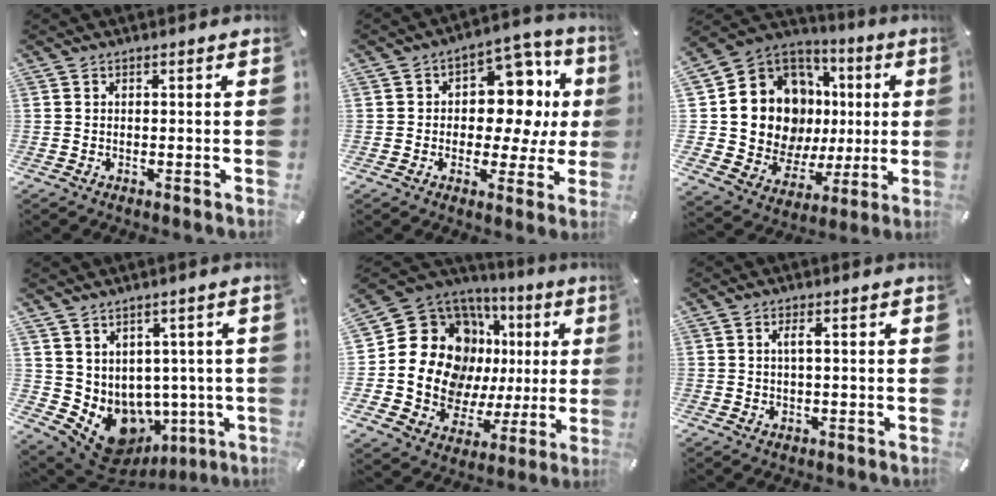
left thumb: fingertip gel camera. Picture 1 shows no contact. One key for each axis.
{"total": 13.6, "fx": 2.3, "fy": 9.8, "fz": 9.2, "tx": -0.109, "ty": -0.021, "tz": 0.042}
{"total": 15.6, "fx": 2.9, "fy": 13.6, "fz": 7.1, "tx": -0.145, "ty": -0.045, "tz": 0.074}
{"total": 9.1, "fx": -1.5, "fy": 8.2, "fz": 3.8, "tx": -0.059, "ty": -0.025, "tz": -0.003}
{"total": 20.7, "fx": 5.4, "fy": 16.2, "fz": 11.8, "tx": -0.202, "ty": -0.046, "tz": 0.117}
{"total": 2.5, "fx": 0.4, "fy": 0.7, "fz": 2.3, "tx": -0.046, "ty": 0.003, "tz": 0.006}